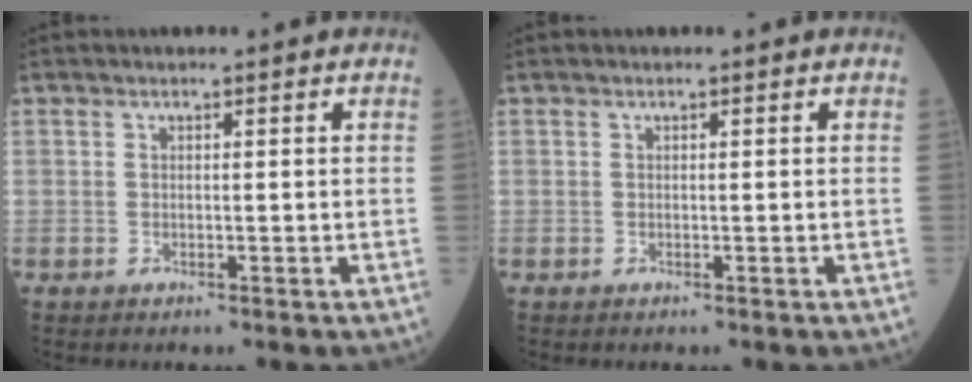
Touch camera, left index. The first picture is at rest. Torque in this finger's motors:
{"motor_torque": [0.11, 0.11, 0.02, 0.00]}